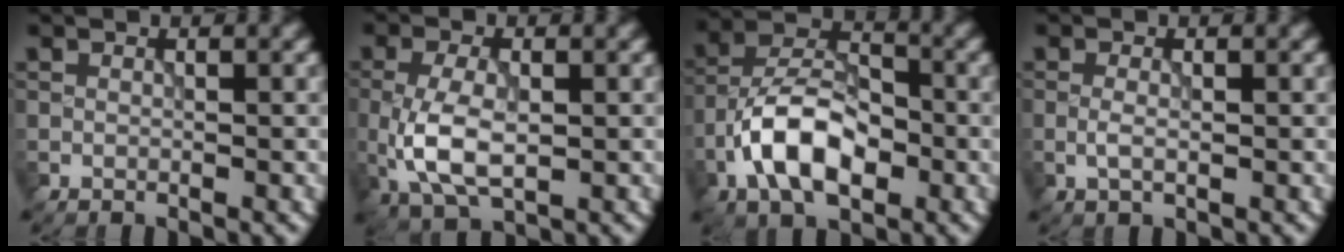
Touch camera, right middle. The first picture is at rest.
{"total": 5.7, "force": [-1.0, 2.9, 4.8], "torque": [-0.111, -0.007, -0.016]}
{"total": 8.2, "force": [-3.1, 4.4, 6.2], "torque": [-0.110, 0.011, -0.065]}
{"total": 1.3, "force": [-0.3, 0.5, 1.2], "torque": [-0.027, -0.001, -0.009]}